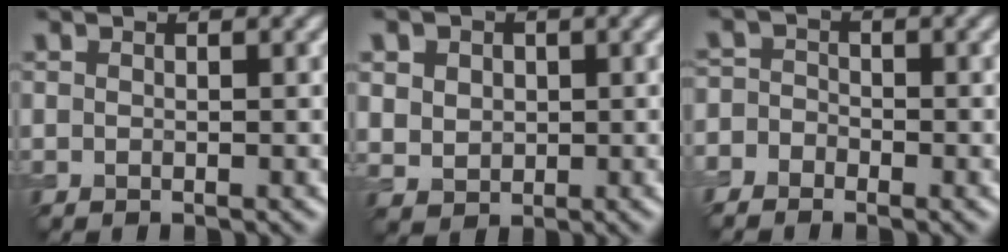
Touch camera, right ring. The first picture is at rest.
{"total": 5.2, "force": [1.9, 4.2, 2.4], "torque": [-0.067, 0.018, 0.029]}
{"total": 2.4, "force": [-1.5, 1.8, 0.4], "torque": [0.010, 0.009, -0.038]}